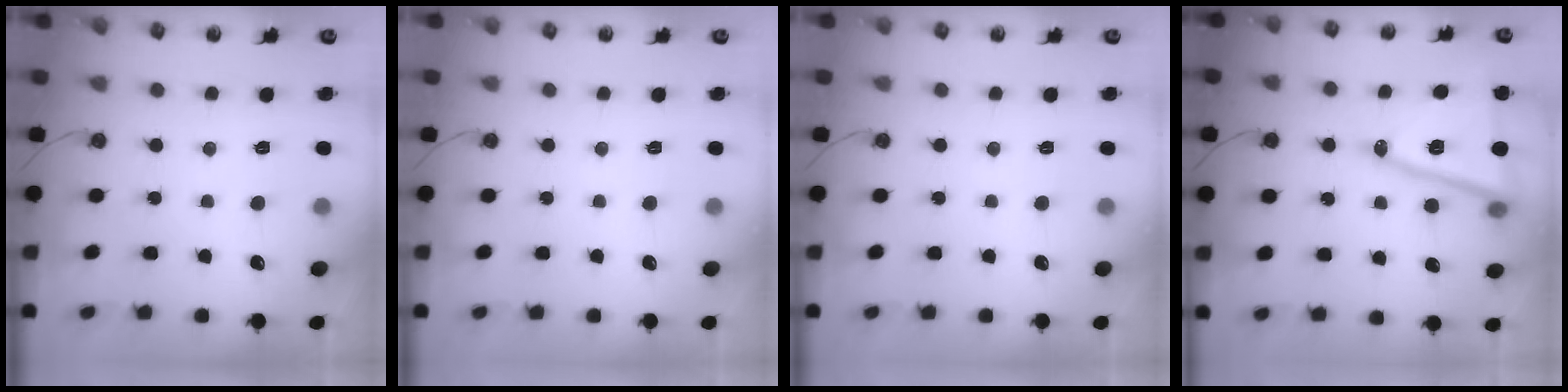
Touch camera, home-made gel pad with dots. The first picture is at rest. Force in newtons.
{"total": 0.0}
{"total": 0.0}
{"total": 16.6, "press": 16.2, "slide": 3.7}